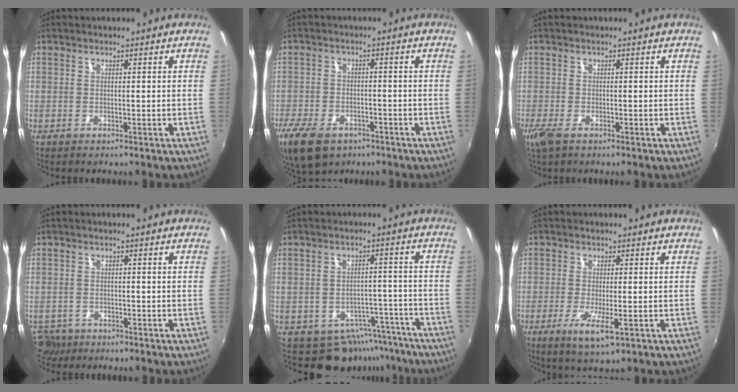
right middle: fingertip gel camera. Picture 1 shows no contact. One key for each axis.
{"total": 12.0, "fx": -7.6, "fy": 6.8, "fz": 6.3, "tx": -0.158, "ty": -0.025, "tz": -0.132}
{"total": 3.2, "fx": -1.9, "fy": 1.3, "fz": 2.2, "tx": -0.048, "ty": -0.012, "tz": -0.036}
{"total": 5.0, "fx": -3.5, "fy": 3.2, "fz": 1.4, "tx": -0.044, "ty": -0.010, "tz": -0.061}
{"total": 9.8, "fx": -7.9, "fy": 5.6, "fz": 1.8, "tx": -0.017, "ty": 0.022, "tz": -0.084}
{"total": 5.8, "fx": -2.4, "fy": 1.1, "fz": 5.2, "tx": -0.109, "ty": -0.019, "tz": -0.043}